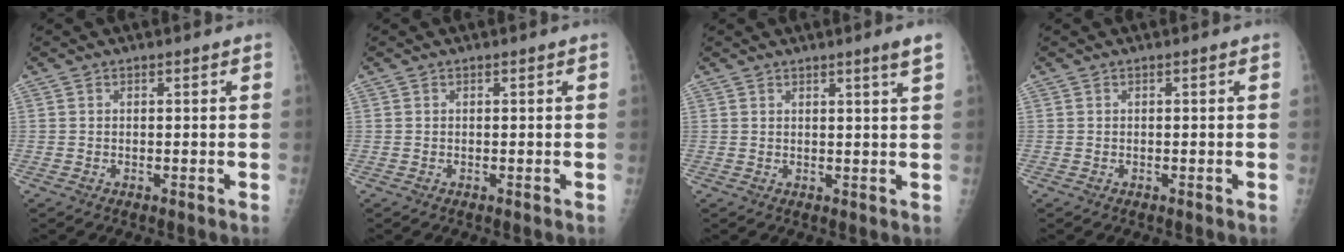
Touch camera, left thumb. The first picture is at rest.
{"total": 0.0}
{"total": 2.6, "force": [1.8, -0.6, 1.8], "torque": [-0.026, -0.017, 0.026]}
{"total": 0.0}